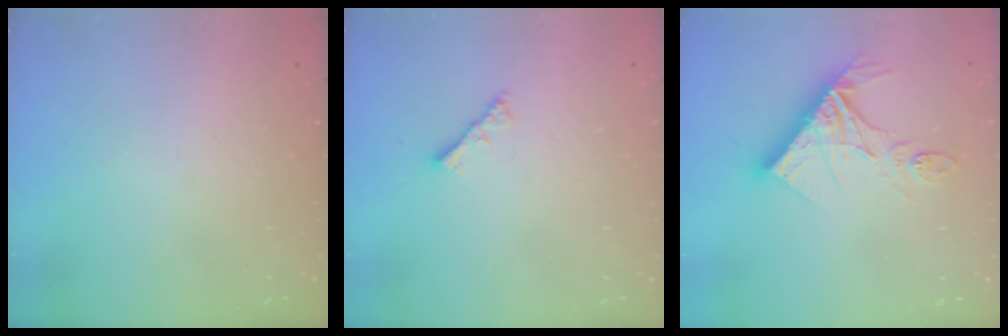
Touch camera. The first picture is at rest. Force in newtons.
{"total": 2.8, "press": 2.8, "slide": 0.6}
{"total": 16.2, "press": 16.1, "slide": 1.6}